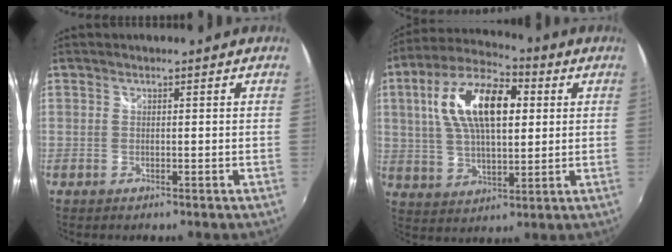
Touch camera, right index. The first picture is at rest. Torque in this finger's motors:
{"motor_torque": [1.33, 0.81, 0.46, 0.21]}